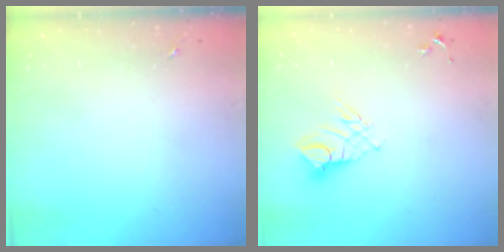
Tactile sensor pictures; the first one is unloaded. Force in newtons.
{"total": 9.4, "press": 9.4, "slide": 0.9}